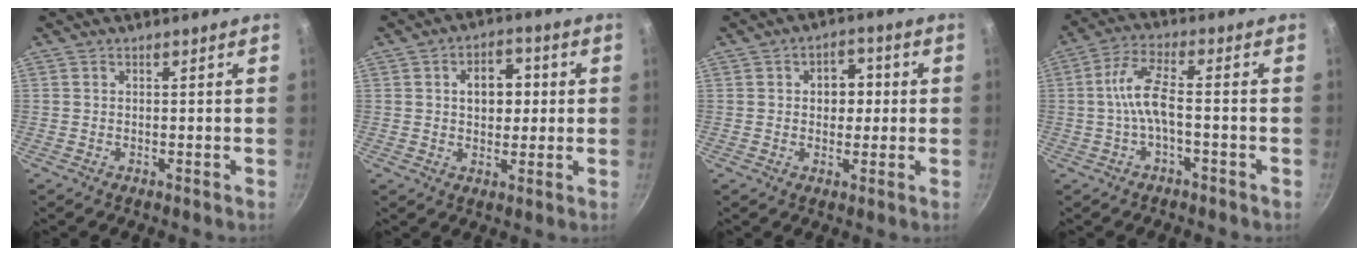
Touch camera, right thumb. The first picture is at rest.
{"total": 8.0, "force": [1.3, 5.6, 5.6], "torque": [-0.047, 0.009, 0.015]}
{"total": 6.1, "force": [0.7, 4.7, 3.8], "torque": [-0.011, 0.007, 0.005]}
{"total": 7.0, "force": [-1.7, 2.5, 6.3], "torque": [-0.137, 0.029, -0.039]}